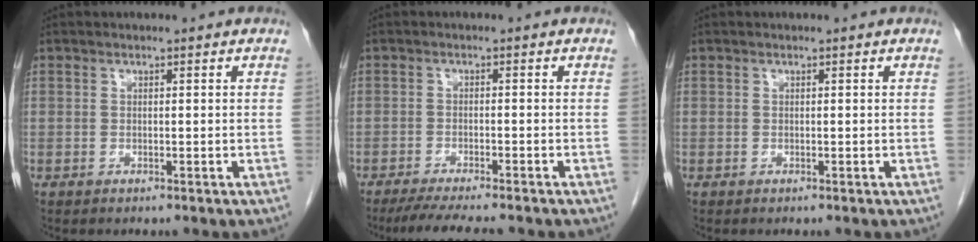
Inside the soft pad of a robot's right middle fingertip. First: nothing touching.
{"total": 7.9, "force": [-6.7, 0.5, 4.1], "torque": [-0.060, -0.019, -0.105]}
{"total": 0.0}